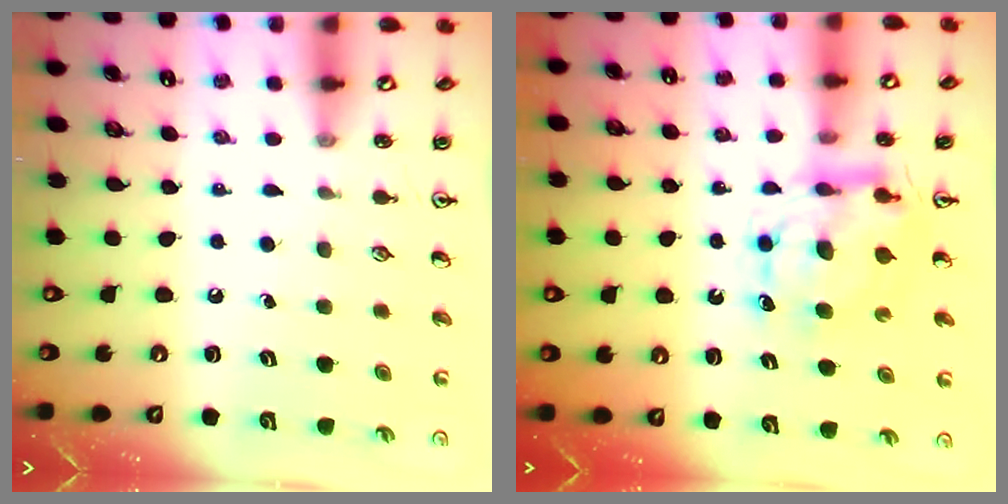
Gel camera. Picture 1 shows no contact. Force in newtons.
{"total": 9.1, "press": 9.1, "slide": 0.3}